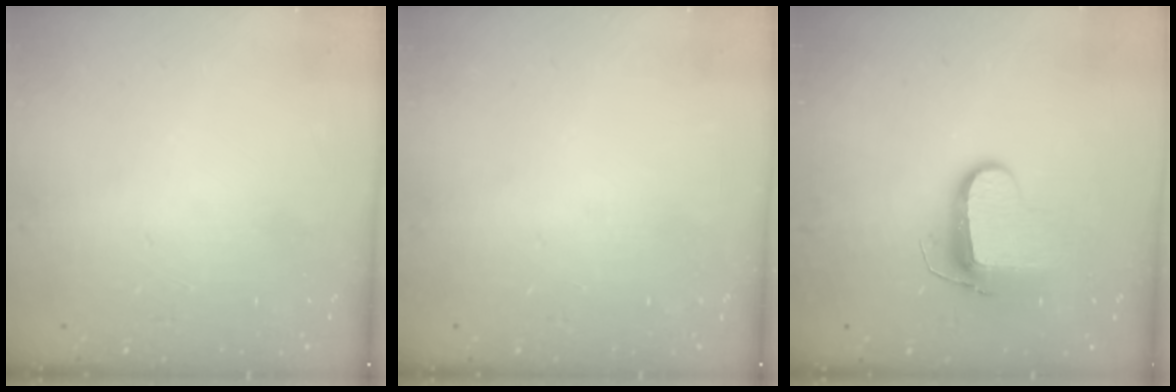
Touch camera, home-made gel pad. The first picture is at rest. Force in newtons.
{"total": 0.0}
{"total": 9.0, "press": 9.0, "slide": 0.5}